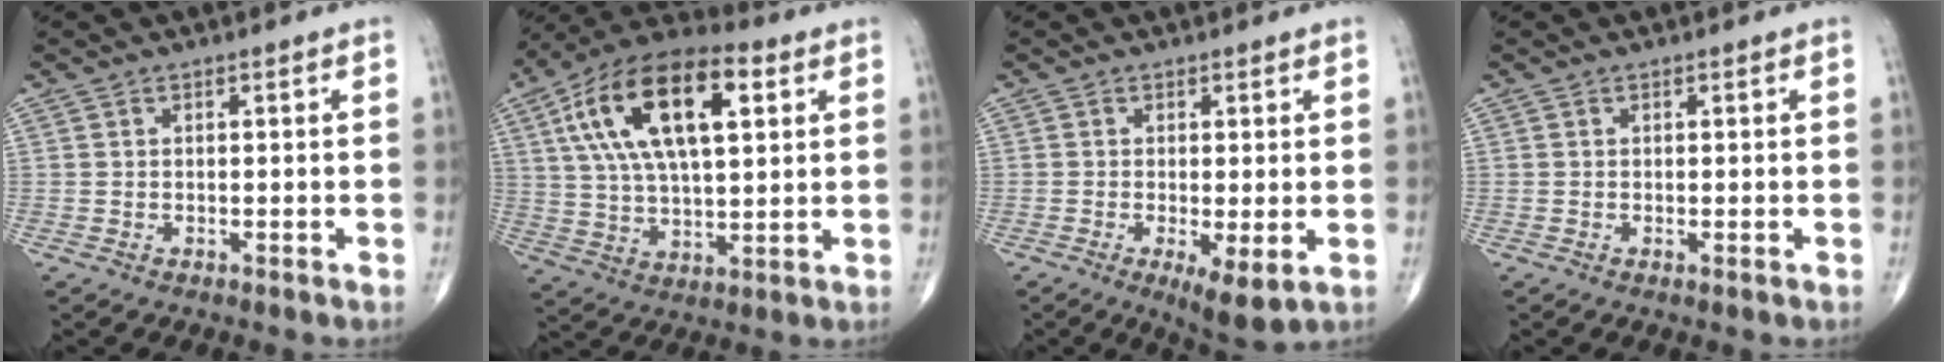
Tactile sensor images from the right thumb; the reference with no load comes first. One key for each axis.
{"total": 21.6, "fx": 6.9, "fy": 10.0, "fz": 17.9, "tx": -0.318, "ty": 0.008, "tz": 0.112}
{"total": 5.9, "fx": -1.5, "fy": 1.8, "fz": 5.5, "tx": -0.091, "ty": -0.020, "tz": -0.022}
{"total": 0.0}